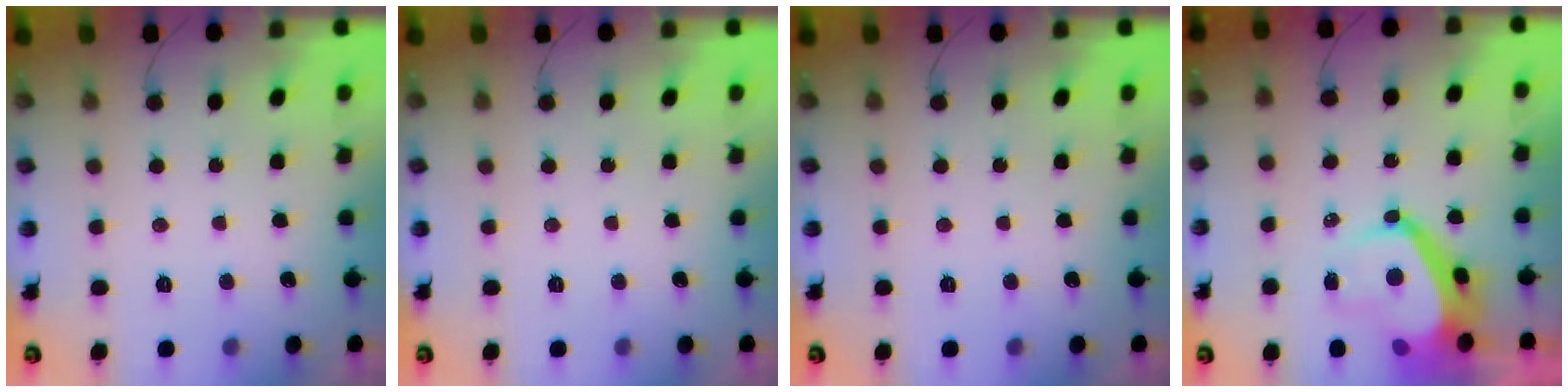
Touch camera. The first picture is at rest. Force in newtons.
{"total": 0.0}
{"total": 0.0}
{"total": 6.4, "press": 6.4, "slide": 0.6}